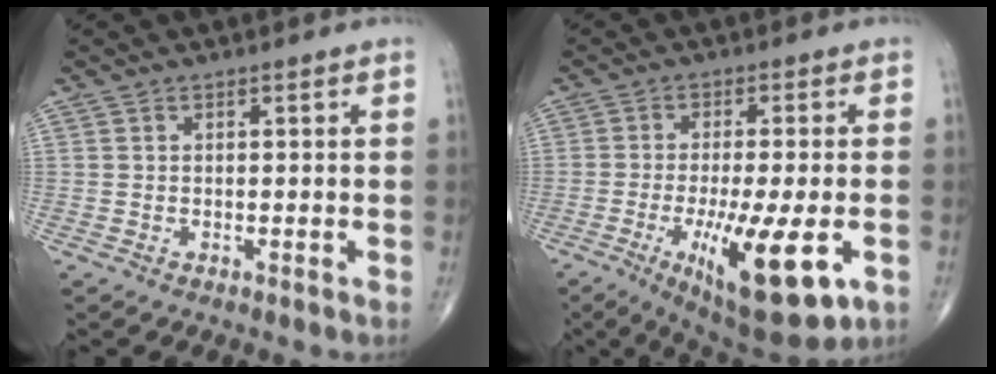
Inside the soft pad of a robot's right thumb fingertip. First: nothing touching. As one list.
[{"total": 16.5, "force": [-5.1, 4.4, 15.0], "torque": [-0.237, -0.015, -0.067]}]